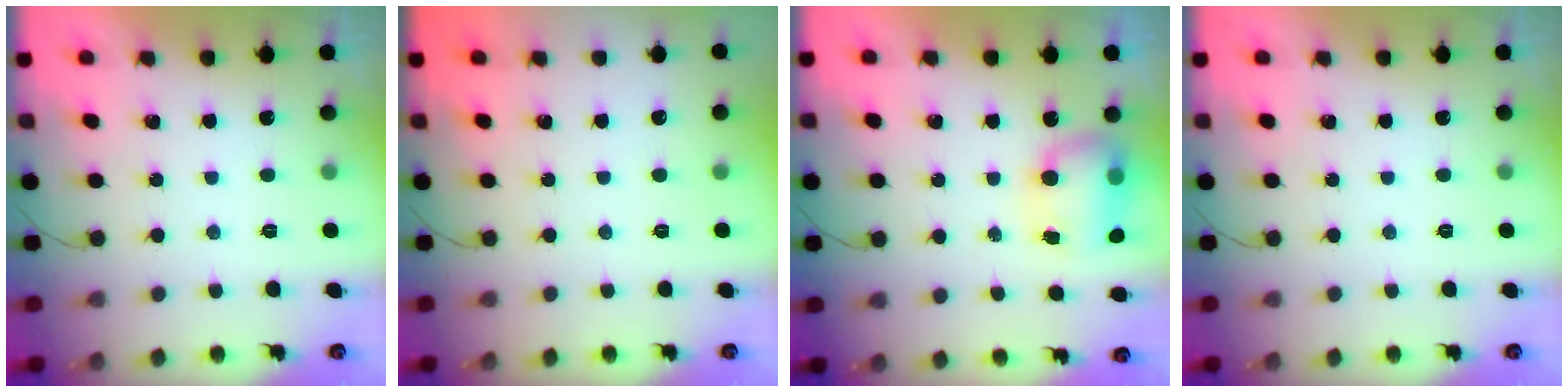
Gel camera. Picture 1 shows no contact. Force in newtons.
{"total": 0.0}
{"total": 7.9, "press": 7.8, "slide": 1.1}
{"total": 0.0}